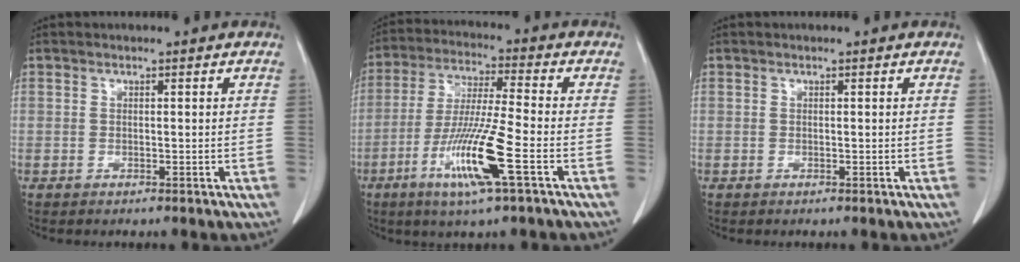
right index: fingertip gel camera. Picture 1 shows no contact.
{"total": 12.6, "force": [-5.0, -0.2, 11.6], "torque": [-0.233, -0.022, -0.097]}
{"total": 0.0}